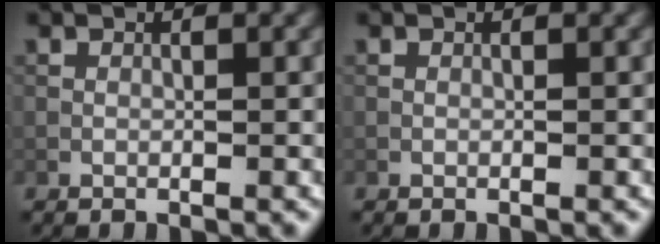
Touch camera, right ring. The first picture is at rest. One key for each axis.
{"total": 0.0}